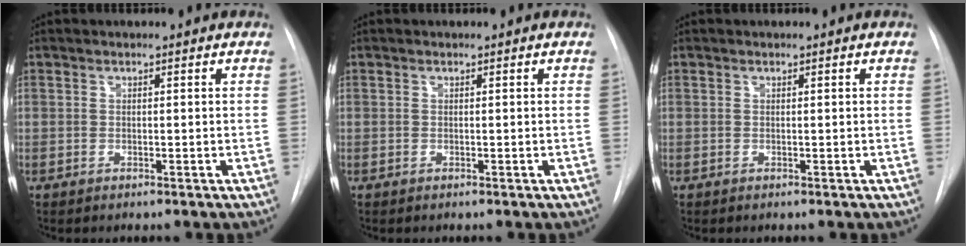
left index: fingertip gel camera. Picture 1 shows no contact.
{"total": 0.0}
{"total": 0.0}